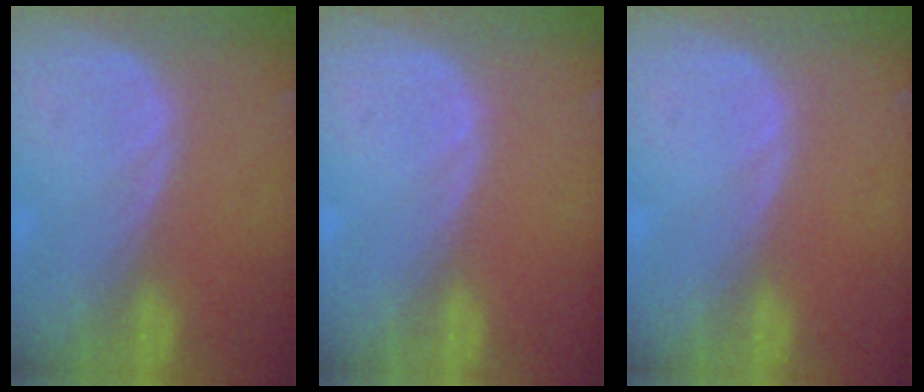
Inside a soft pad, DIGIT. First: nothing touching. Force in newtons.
{"total": 0.0}
{"total": 0.0}